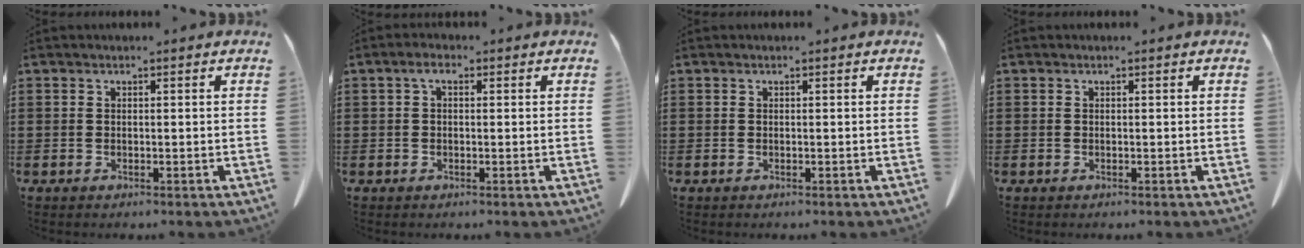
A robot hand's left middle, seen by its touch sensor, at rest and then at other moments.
{"total": 2.1, "force": [0.0, 1.1, 1.8], "torque": [-0.038, 0.008, -0.001]}
{"total": 0.0}
{"total": 0.0}